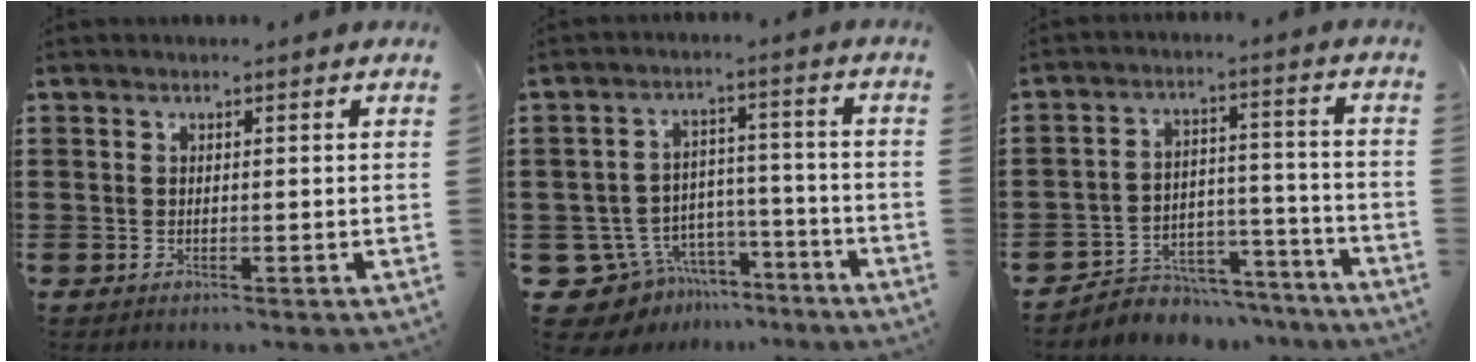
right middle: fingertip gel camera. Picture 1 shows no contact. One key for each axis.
{"total": 8.6, "fx": -7.2, "fy": 4.5, "fz": 1.7, "tx": -0.060, "ty": 0.020, "tz": -0.138}
{"total": 5.1, "fx": -4.8, "fy": 1.8, "fz": 0.3, "tx": -0.009, "ty": 0.017, "tz": -0.097}